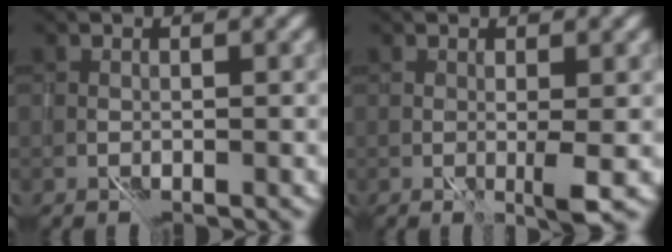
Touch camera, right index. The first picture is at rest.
{"total": 1.7, "force": [1.1, -0.2, 1.3], "torque": [-0.021, 0.002, 0.019]}